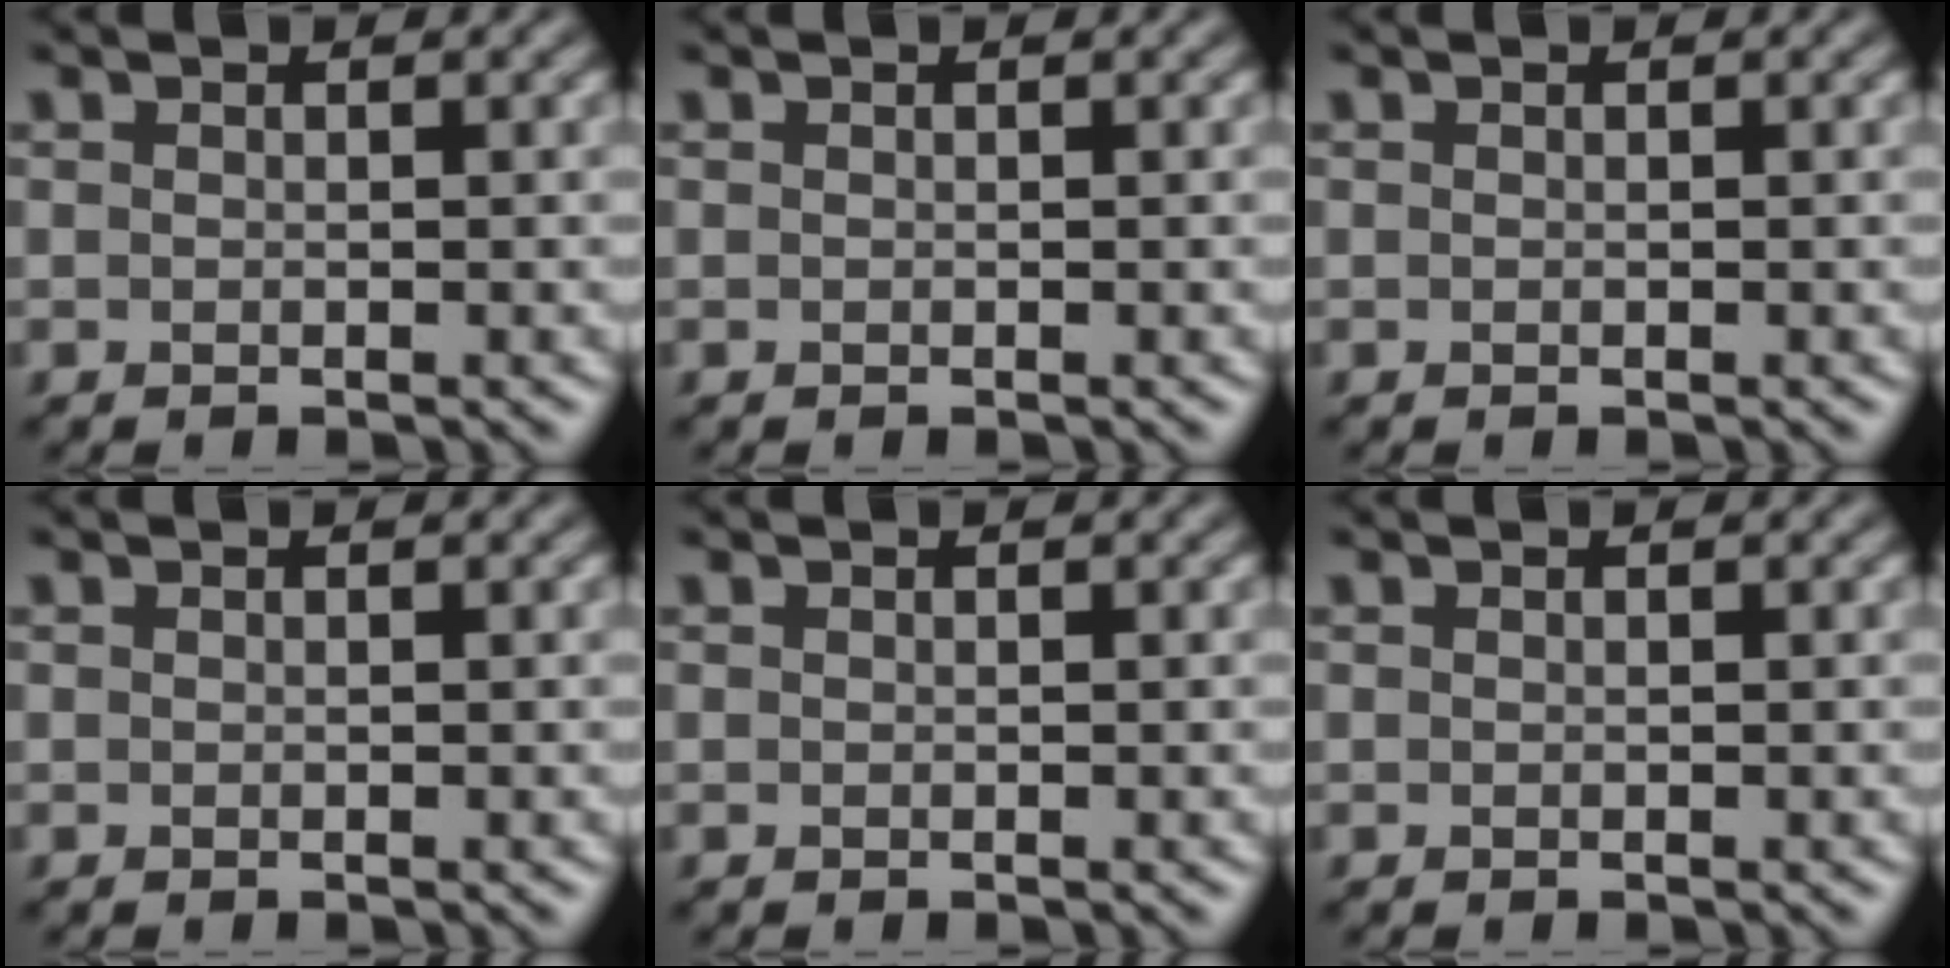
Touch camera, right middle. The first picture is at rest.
{"total": 0.0}
{"total": 0.0}
{"total": 0.0}
{"total": 0.0}
{"total": 0.0}